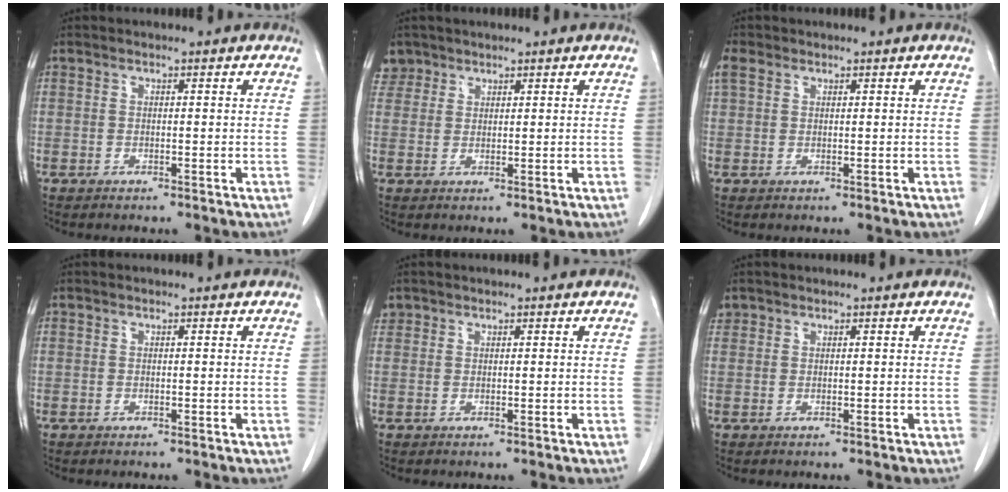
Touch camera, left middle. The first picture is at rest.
{"total": 2.9, "force": [2.1, 2.0, -0.3], "torque": [0.014, 0.008, 0.040]}
{"total": 2.0, "force": [1.2, 1.3, 0.9], "torque": [-0.025, 0.018, 0.028]}
{"total": 0.0}
{"total": 1.5, "force": [0.9, 1.1, 0.1], "torque": [0.005, 0.014, 0.017]}
{"total": 1.3, "force": [0.9, 1.0, 0.1], "torque": [0.004, 0.015, 0.016]}